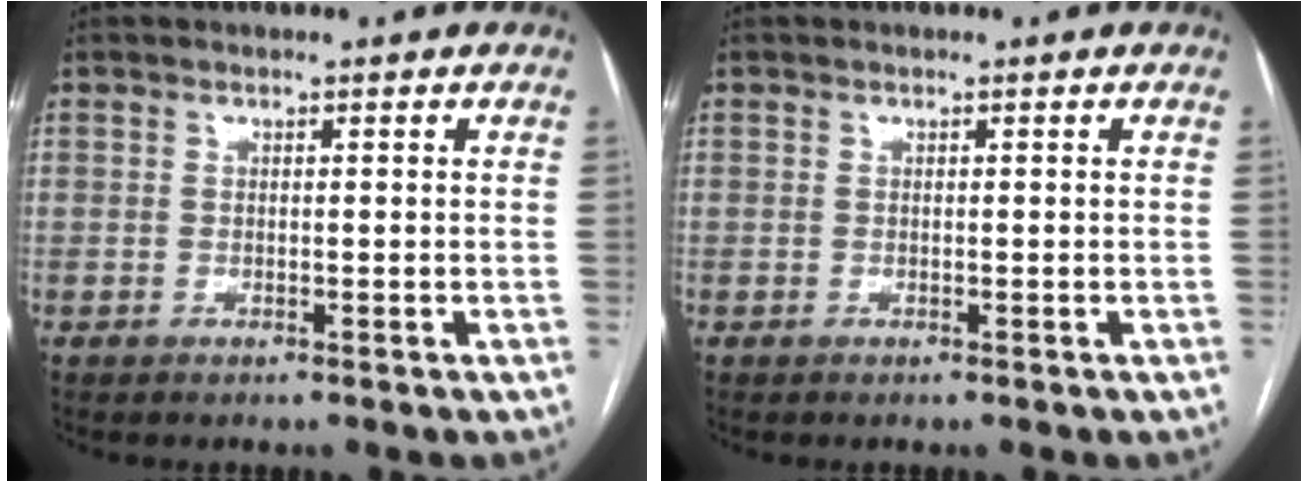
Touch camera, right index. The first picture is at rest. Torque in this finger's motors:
{"motor_torque": [0.00, 0.00, 0.00, 0.00]}